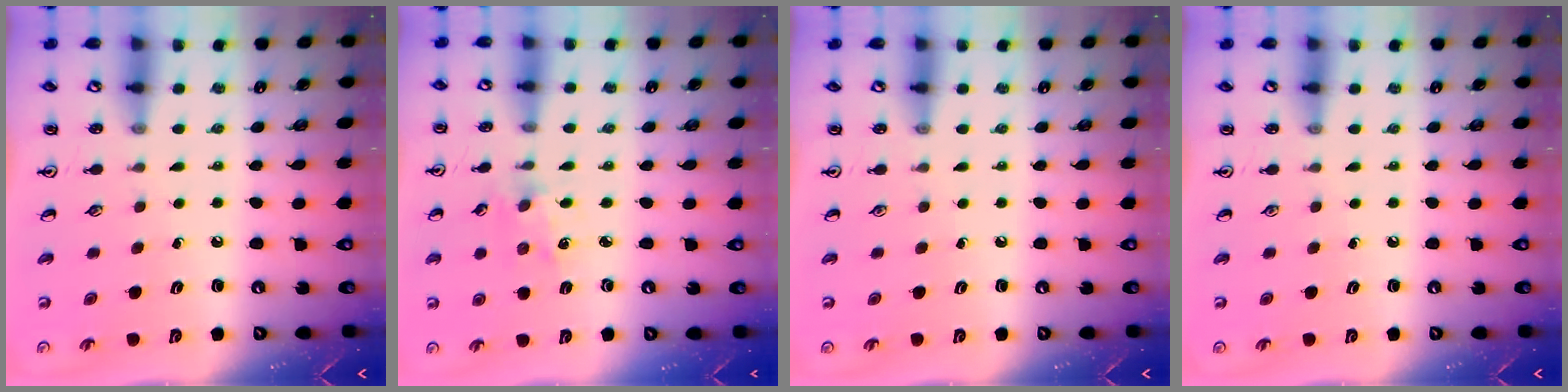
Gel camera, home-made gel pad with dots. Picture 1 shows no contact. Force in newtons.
{"total": 2.1, "press": 2.0, "slide": 0.3}
{"total": 0.0}
{"total": 0.0}